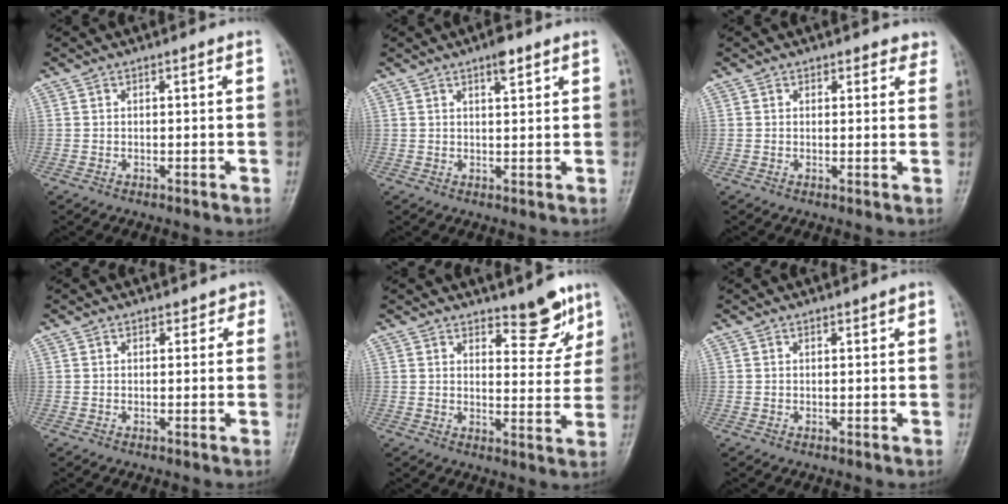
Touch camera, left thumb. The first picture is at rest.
{"total": 3.3, "force": [2.1, 1.1, 2.2], "torque": [-0.027, -0.010, 0.031]}
{"total": 3.1, "force": [2.4, 1.9, 0.2], "torque": [0.034, -0.011, 0.017]}
{"total": 2.0, "force": [1.3, 1.5, 0.2], "torque": [0.027, -0.003, 0.007]}
{"total": 7.5, "force": [5.5, 3.1, 4.1], "torque": [-0.023, -0.041, 0.077]}
{"total": 1.2, "force": [0.8, 0.6, 0.7], "torque": [0.001, -0.002, 0.007]}